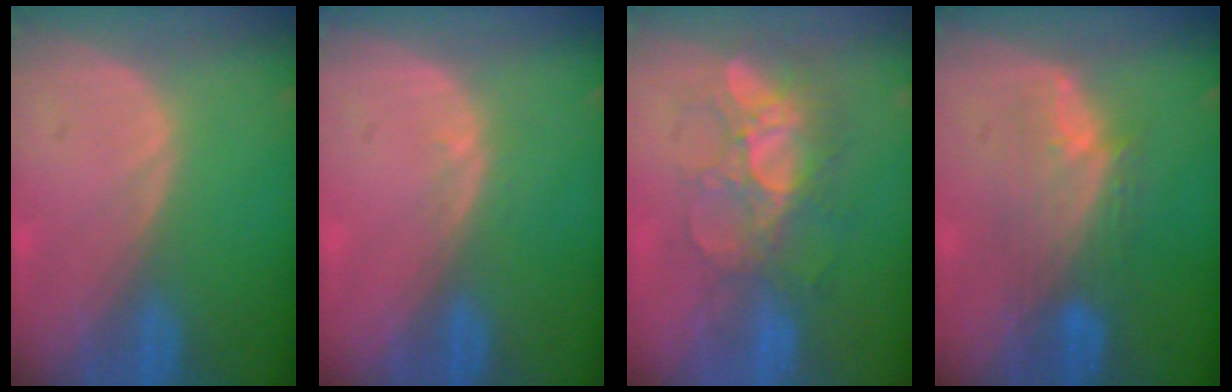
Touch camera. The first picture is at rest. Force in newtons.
{"total": 0.8, "press": 0.6, "slide": 0.6}
{"total": 9.2, "press": 8.2, "slide": 4.3}
{"total": 5.7, "press": 5.6, "slide": 0.6}